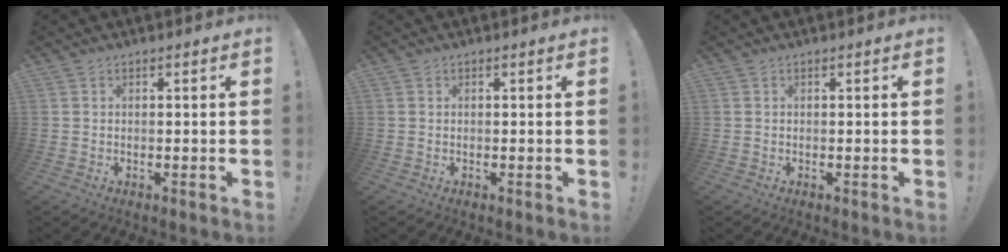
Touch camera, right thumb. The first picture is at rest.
{"total": 0.0}
{"total": 0.0}